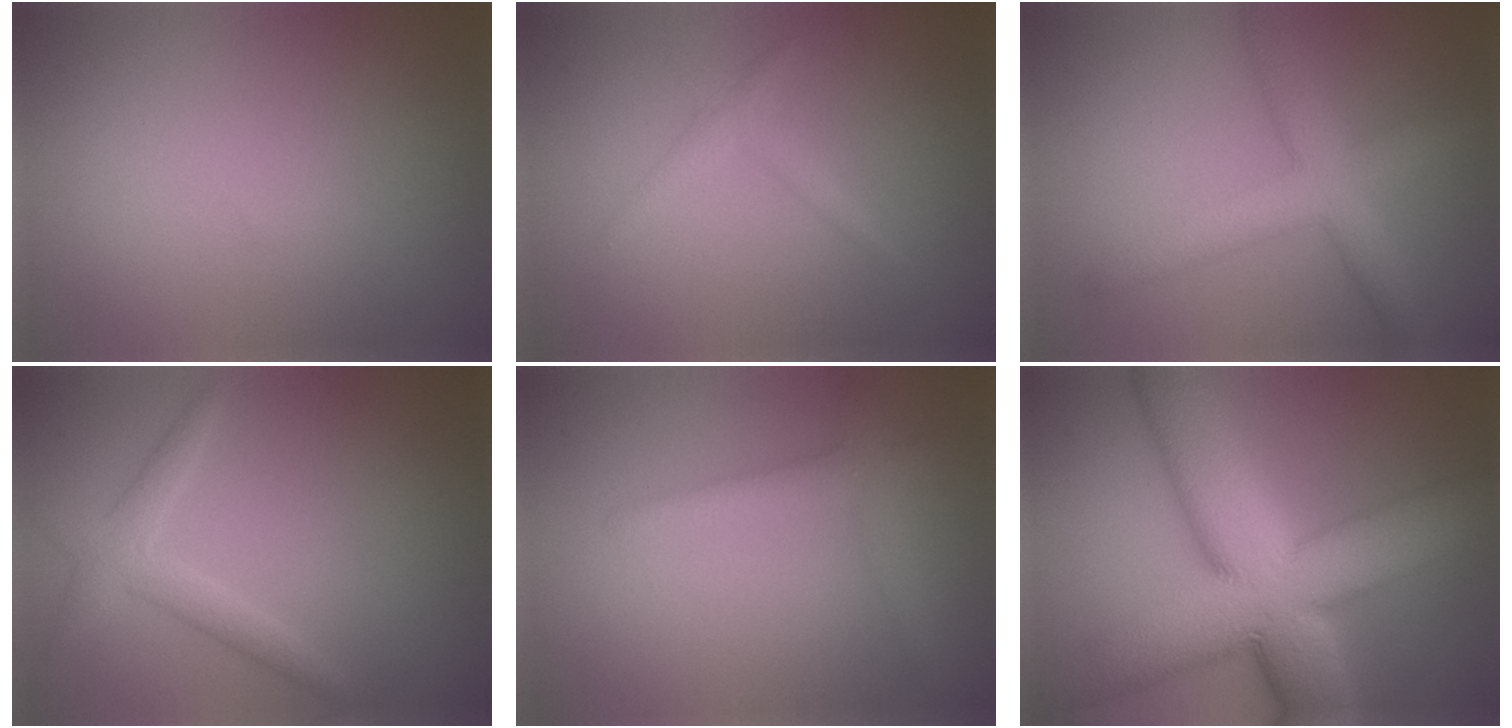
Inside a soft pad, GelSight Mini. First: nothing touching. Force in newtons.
{"total": 1.4, "press": 1.4, "slide": 0.0}
{"total": 4.6, "press": 4.6, "slide": 0.1}
{"total": 2.4, "press": 2.4, "slide": 0.2}
{"total": 2.2, "press": 2.2, "slide": 0.1}
{"total": 14.5, "press": 14.5, "slide": 0.7}